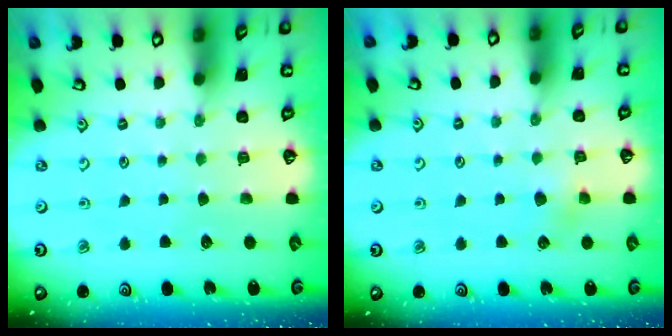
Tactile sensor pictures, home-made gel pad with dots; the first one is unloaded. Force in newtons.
{"total": 5.0, "press": 5.0, "slide": 0.3}